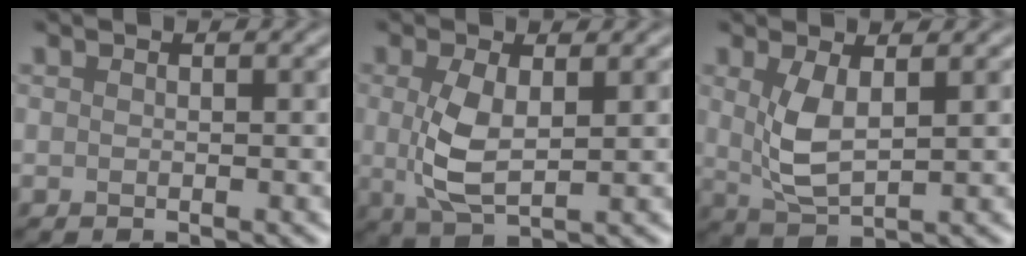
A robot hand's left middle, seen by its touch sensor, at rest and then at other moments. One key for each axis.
{"total": 4.2, "fx": 0.5, "fy": 1.9, "fz": 3.8, "tx": -0.088, "ty": -0.003, "tz": 0.013}
{"total": 3.7, "fx": 1.0, "fy": 1.5, "fz": 3.3, "tx": -0.077, "ty": -0.007, "tz": 0.024}